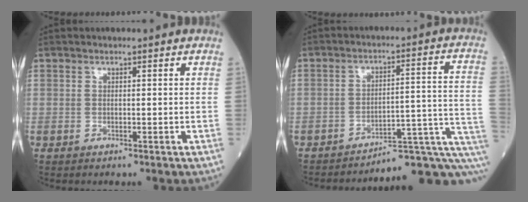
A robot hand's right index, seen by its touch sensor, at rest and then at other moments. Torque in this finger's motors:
{"motor_torque": [0.05, -0.64, -0.37, -0.20]}